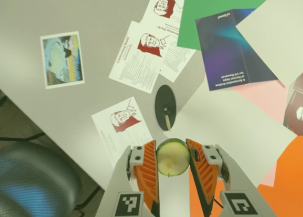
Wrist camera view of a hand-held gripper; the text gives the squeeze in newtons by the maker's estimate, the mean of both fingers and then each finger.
{"total": 11.2, "left": 11.3, "right": 11.1}